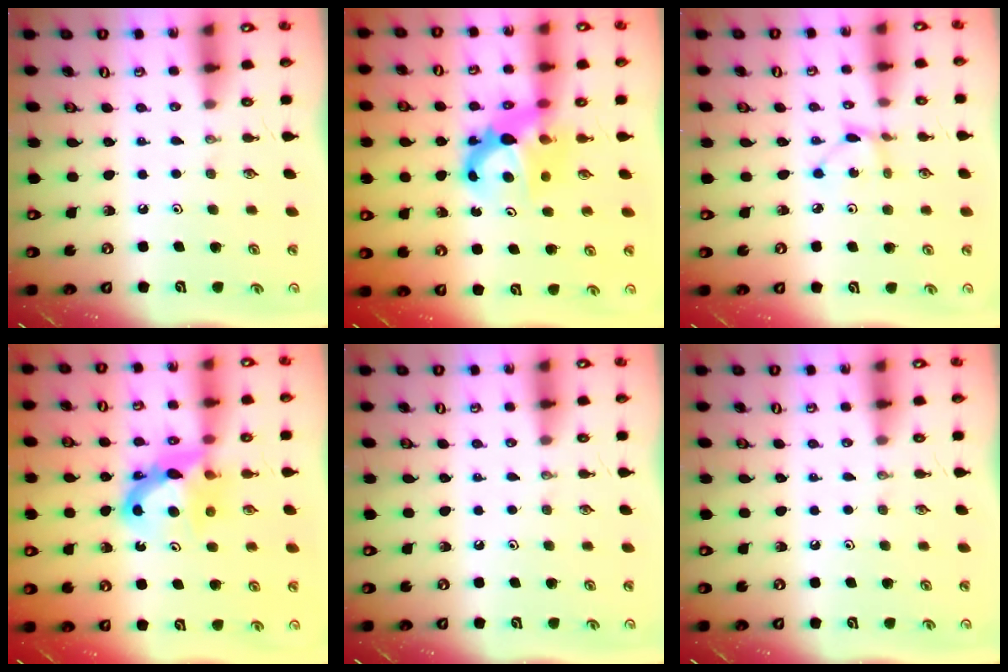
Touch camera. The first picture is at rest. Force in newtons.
{"total": 7.5, "press": 7.5, "slide": 0.6}
{"total": 2.6, "press": 2.6, "slide": 0.3}
{"total": 8.4, "press": 8.3, "slide": 0.4}
{"total": 0.0}
{"total": 0.0}